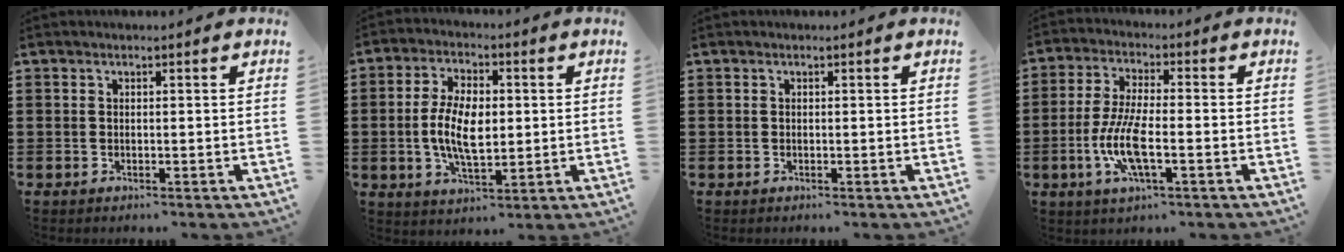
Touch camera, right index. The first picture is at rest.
{"total": 8.2, "force": [-0.2, 4.2, 7.1], "torque": [-0.150, 0.005, -0.007]}
{"total": 0.0}
{"total": 8.3, "force": [-2.5, 2.2, 7.5], "torque": [-0.165, -0.014, -0.051]}